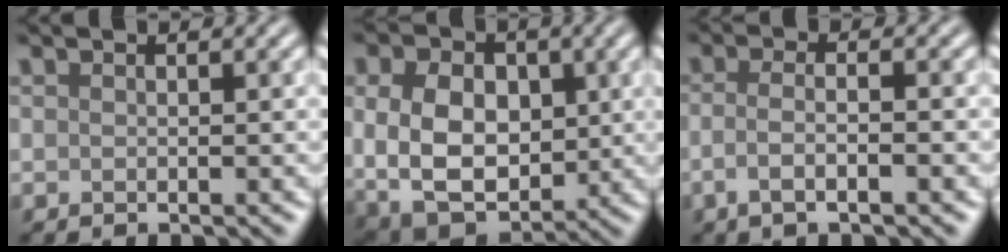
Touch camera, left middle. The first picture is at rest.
{"total": 9.6, "force": [0.4, 7.0, 6.6], "torque": [-0.138, -0.009, 0.012]}
{"total": 3.2, "force": [-1.1, 1.0, 2.8], "torque": [-0.046, -0.003, -0.026]}